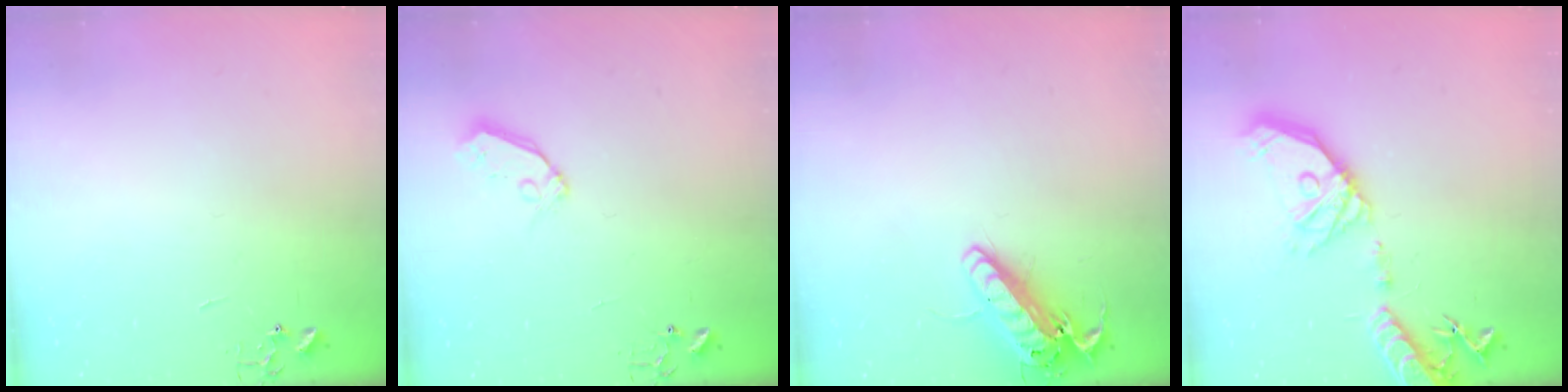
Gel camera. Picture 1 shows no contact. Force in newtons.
{"total": 6.9, "press": 6.9, "slide": 0.5}
{"total": 15.8, "press": 15.6, "slide": 2.7}
{"total": 22.7, "press": 22.4, "slide": 3.8}